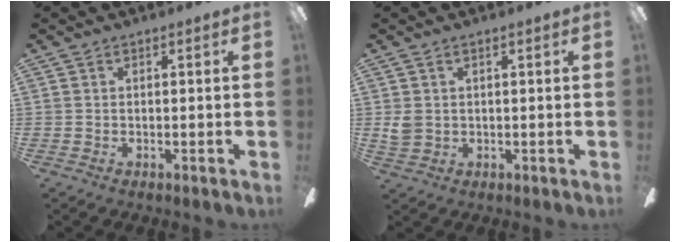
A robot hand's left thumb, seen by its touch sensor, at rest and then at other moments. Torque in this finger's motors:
{"motor_torque": [0.11, 0.88, 0.56, -0.41, 0.00]}